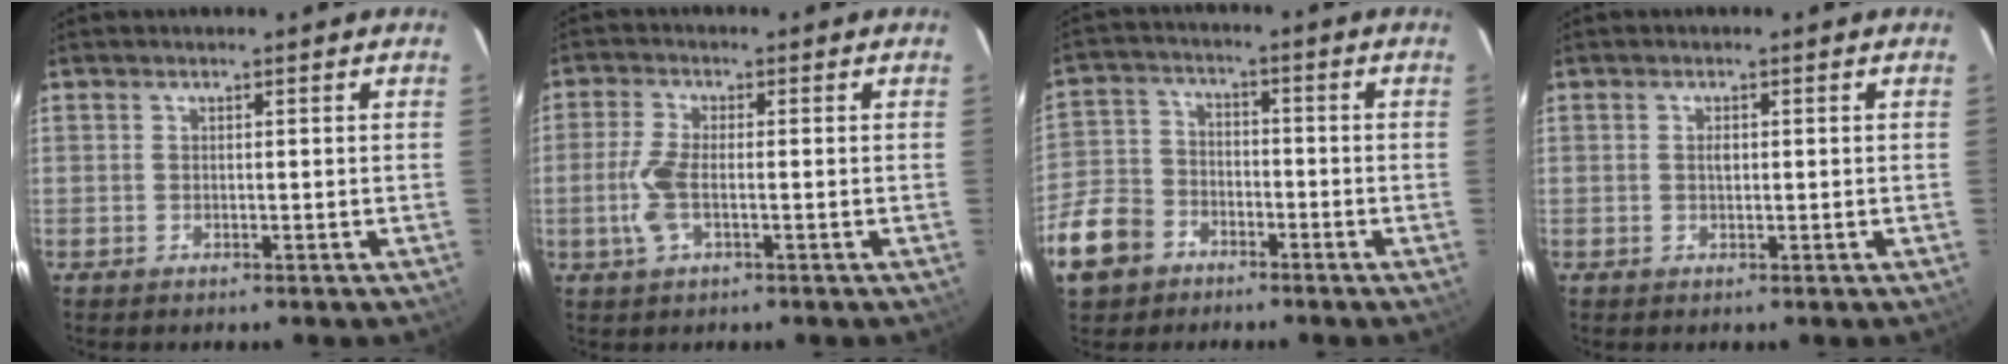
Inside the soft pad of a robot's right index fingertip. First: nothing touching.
{"total": 5.8, "force": [-1.3, 2.1, 5.2], "torque": [-0.120, -0.002, -0.027]}
{"total": 12.9, "force": [-7.0, 9.4, 5.2], "torque": [-0.153, 0.017, -0.128]}
{"total": 1.0, "force": [0.1, 0.6, 0.8], "torque": [-0.013, 0.003, 0.001]}